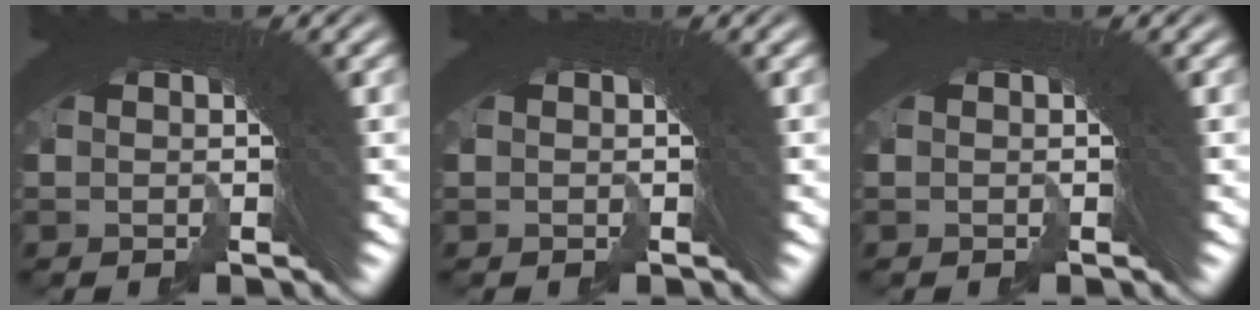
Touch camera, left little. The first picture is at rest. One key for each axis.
{"total": 0.0}
{"total": 0.8, "fx": -0.3, "fy": -0.4, "fz": -0.7, "tx": 0.009, "ty": -0.002, "tz": -0.004}